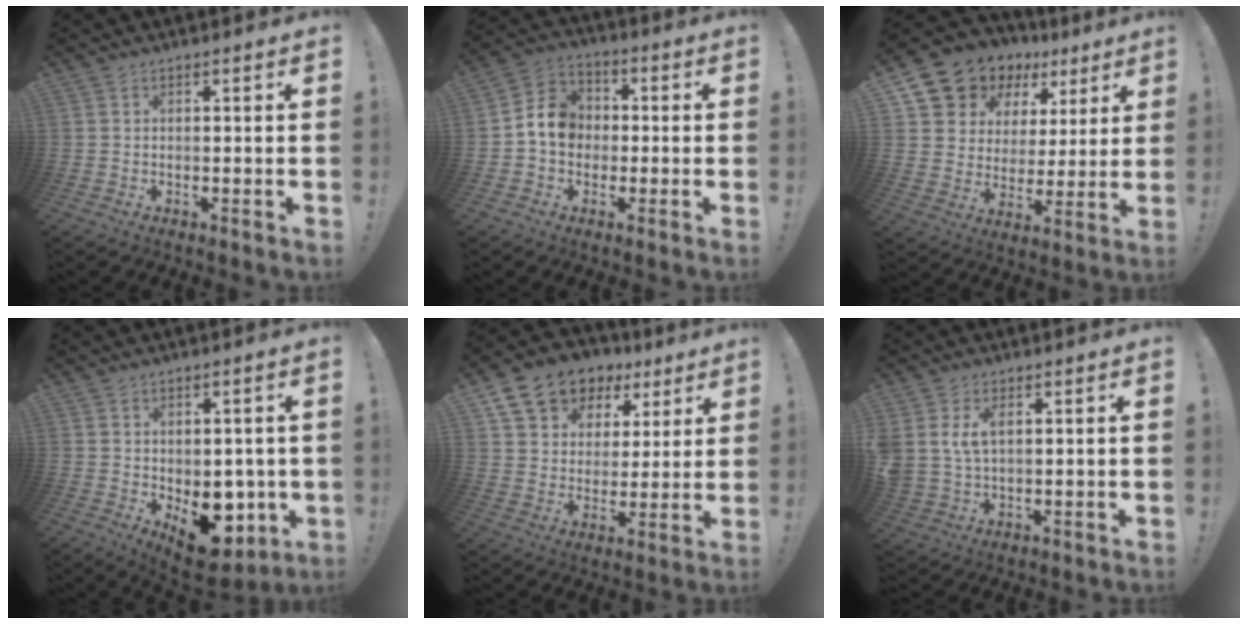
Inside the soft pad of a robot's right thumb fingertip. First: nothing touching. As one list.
[{"total": 9.8, "force": [-0.7, 8.6, 4.6], "torque": [-0.058, 0.024, -0.005]}, {"total": 11.6, "force": [8.5, 7.6, 1.8], "torque": [-0.043, -0.071, 0.169]}, {"total": 13.1, "force": [-3.8, 9.0, 8.8], "torque": [-0.062, 0.024, -0.047]}, {"total": 14.3, "force": [8.4, 10.1, 5.7], "torque": [-0.094, -0.046, 0.162]}, {"total": 5.8, "force": [2.3, 3.7, 3.9], "torque": [-0.094, -0.006, 0.043]}]